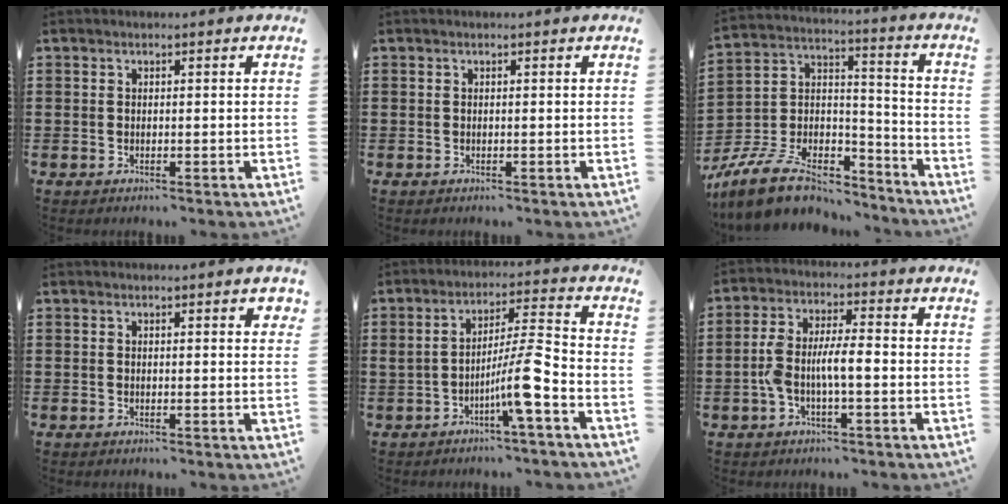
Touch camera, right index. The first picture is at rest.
{"total": 0.0}
{"total": 11.4, "force": [-9.1, 4.0, 5.5], "torque": [-0.118, 0.026, -0.175]}
{"total": 0.9, "force": [0.5, 0.2, 0.7], "torque": [-0.014, 0.003, 0.008]}
{"total": 8.3, "force": [-3.6, 0.4, 7.5], "torque": [-0.139, -0.001, -0.071]}
{"total": 6.0, "force": [-1.3, 1.8, 5.6], "torque": [-0.126, -0.002, -0.033]}